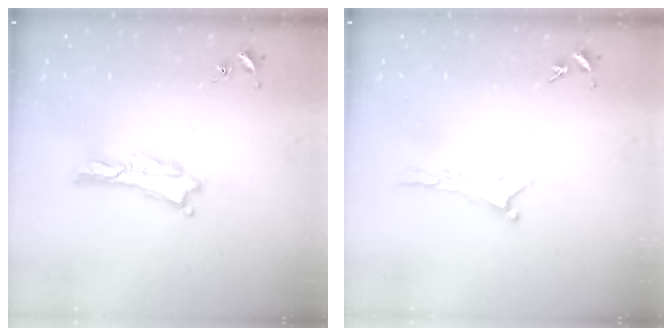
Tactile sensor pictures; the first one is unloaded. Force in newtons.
{"total": 0.0}